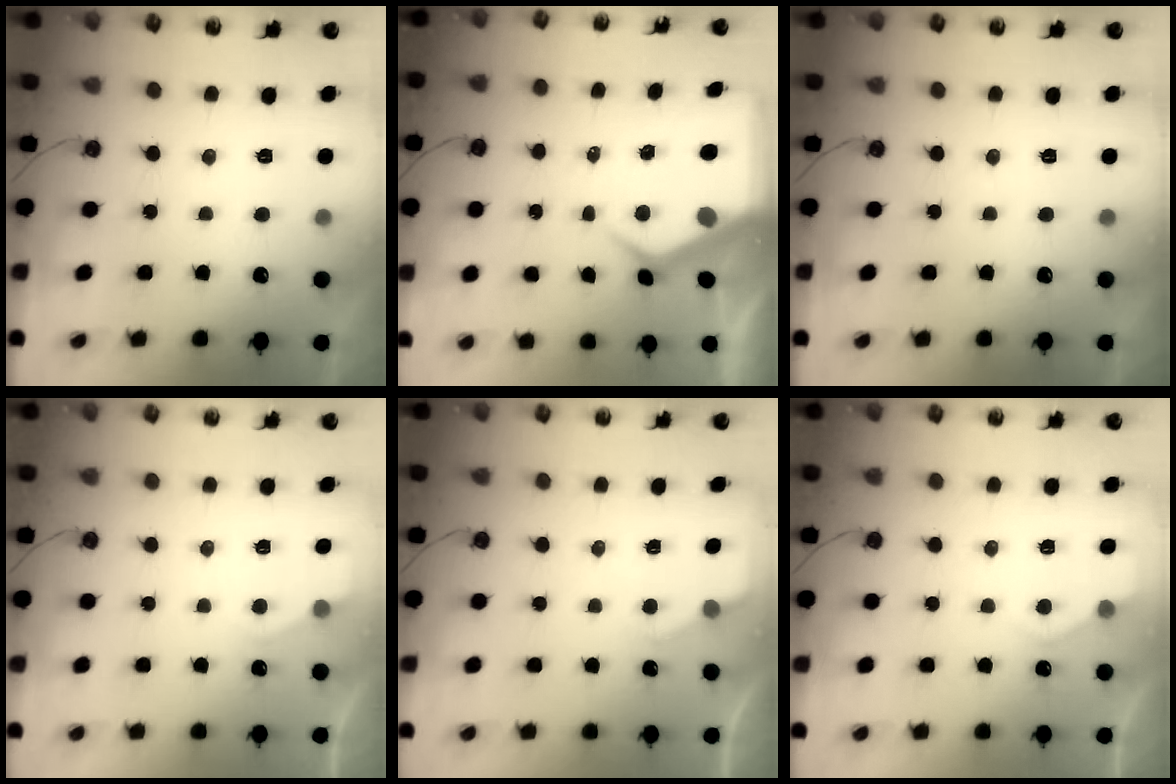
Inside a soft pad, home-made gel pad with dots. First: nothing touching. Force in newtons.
{"total": 9.5, "press": 9.4, "slide": 0.9}
{"total": 0.0}
{"total": 3.7, "press": 3.7, "slide": 0.5}
{"total": 3.1, "press": 3.0, "slide": 0.5}
{"total": 5.2, "press": 5.2, "slide": 0.4}